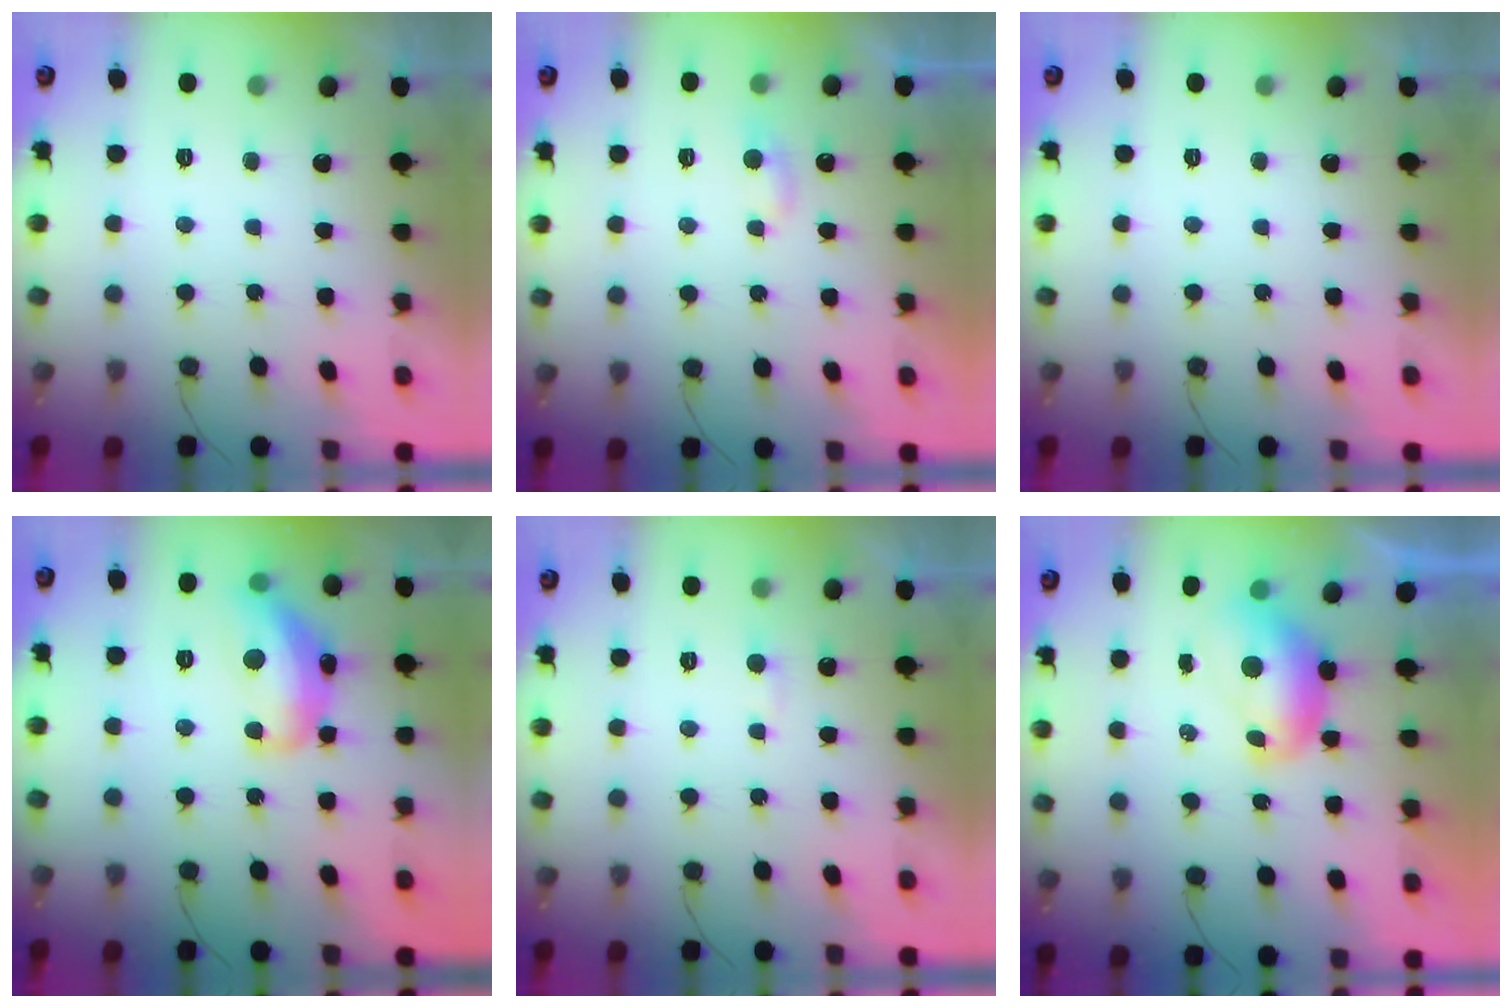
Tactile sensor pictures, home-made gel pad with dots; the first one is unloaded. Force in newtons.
{"total": 3.9, "press": 3.9, "slide": 0.5}
{"total": 0.0}
{"total": 15.7, "press": 15.7, "slide": 0.9}
{"total": 2.7, "press": 2.7, "slide": 0.4}
{"total": 7.8, "press": 7.8, "slide": 0.2}